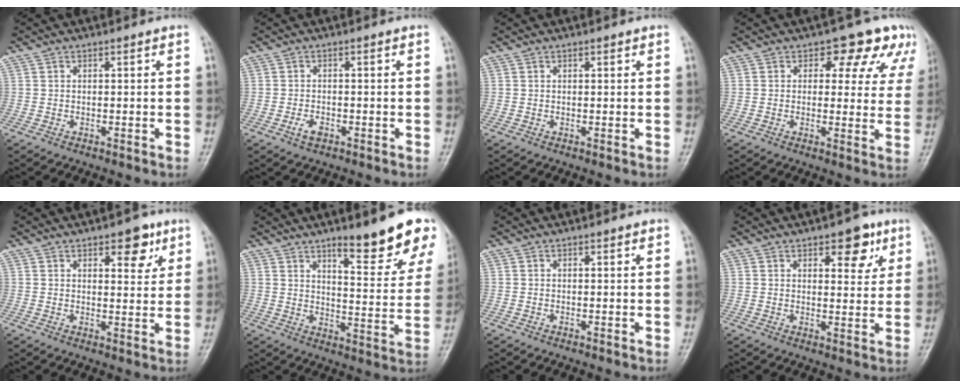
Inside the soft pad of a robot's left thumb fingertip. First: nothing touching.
{"total": 2.3, "force": [-1.2, 1.3, 1.5], "torque": [-0.031, 0.005, -0.020]}
{"total": 0.7, "force": [0.4, 0.3, 0.5], "torque": [-0.006, -0.001, 0.005]}
{"total": 9.9, "force": [6.2, 6.0, 4.9], "torque": [-0.003, -0.020, 0.052]}
{"total": 6.4, "force": [3.5, 3.0, 4.4], "torque": [-0.032, -0.017, 0.043]}
{"total": 14.8, "force": [10.1, 3.3, 10.3], "torque": [-0.096, -0.069, 0.145]}
{"total": 0.6, "force": [0.3, 0.2, 0.4], "torque": [-0.006, 0.000, 0.003]}
{"total": 7.1, "force": [3.8, 3.4, 4.9], "torque": [-0.035, -0.017, 0.046]}